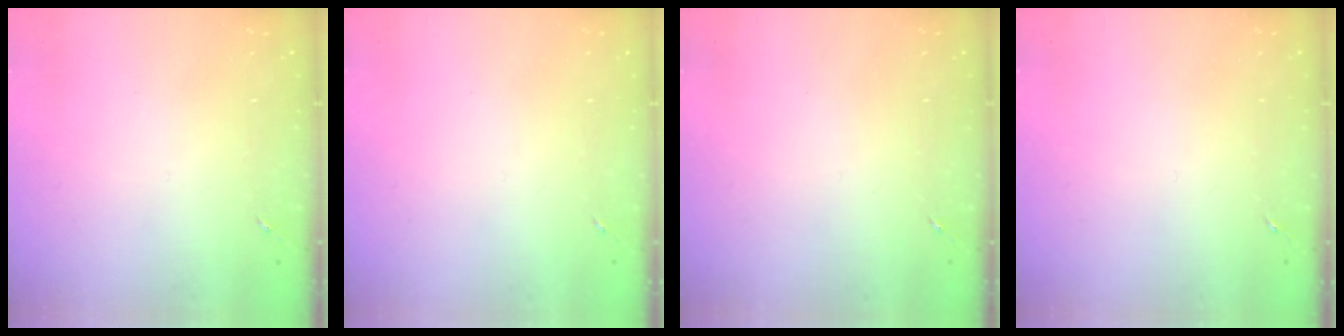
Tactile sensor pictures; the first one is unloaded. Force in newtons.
{"total": 0.0}
{"total": 0.0}
{"total": 0.0}